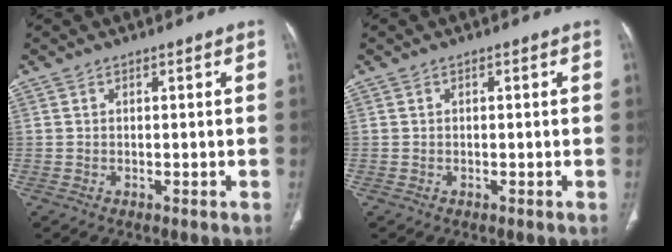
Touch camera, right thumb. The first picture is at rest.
{"total": 0.0}